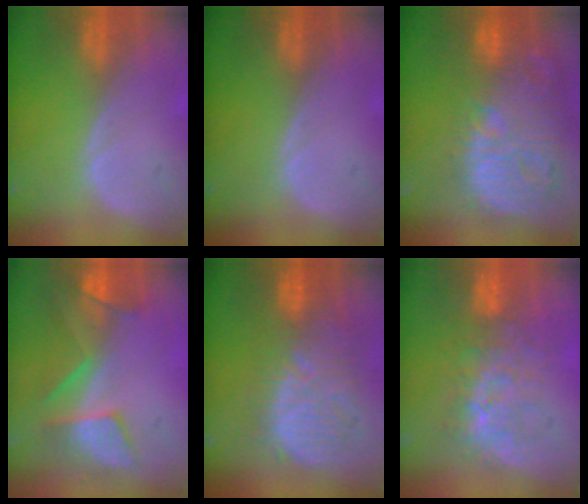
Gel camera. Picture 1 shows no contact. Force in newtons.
{"total": 0.0}
{"total": 14.7, "press": 12.8, "slide": 7.2}
{"total": 7.7, "press": 7.6, "slide": 1.4}
{"total": 9.9, "press": 9.8, "slide": 1.5}
{"total": 7.9, "press": 7.6, "slide": 2.2}